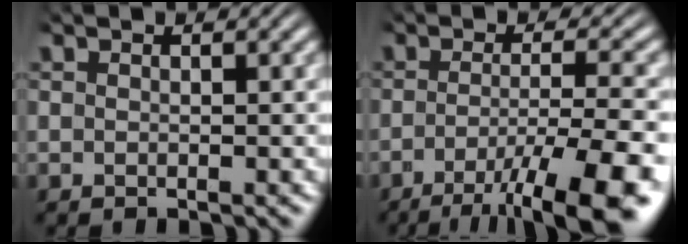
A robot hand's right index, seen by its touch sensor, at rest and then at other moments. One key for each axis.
{"total": 9.6, "fx": -5.7, "fy": 2.6, "fz": 7.4, "tx": -0.106, "ty": -0.028, "tz": -0.068}